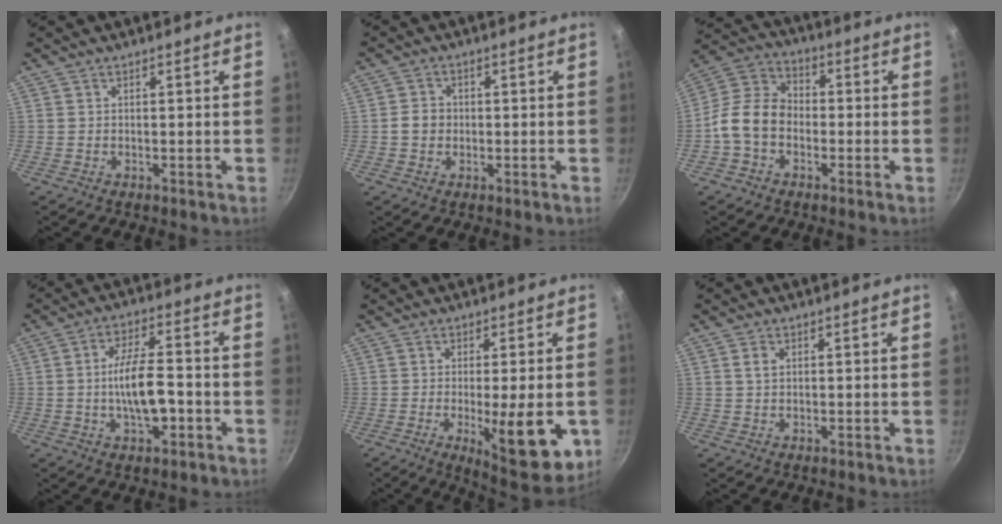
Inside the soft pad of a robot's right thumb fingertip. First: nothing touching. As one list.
[{"total": 3.5, "force": [-0.4, 3.1, 1.6], "torque": [-0.013, 0.011, -0.010]}, {"total": 10.6, "force": [-2.7, 8.0, 6.5], "torque": [-0.094, 0.036, -0.076]}, {"total": 10.4, "force": [-2.1, 4.3, 9.2], "torque": [-0.149, 0.025, -0.037]}, {"total": 14.1, "force": [-3.2, 4.0, 13.2], "torque": [-0.162, -0.003, -0.035]}, {"total": 2.1, "force": [0.6, 1.5, 1.3], "torque": [-0.019, 0.002, 0.012]}]